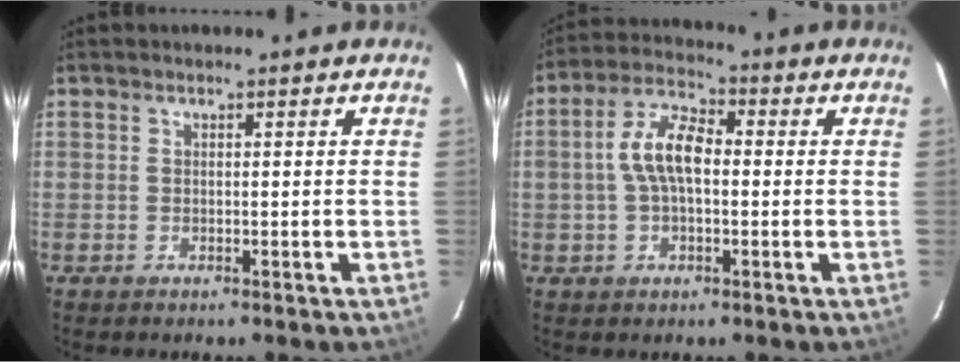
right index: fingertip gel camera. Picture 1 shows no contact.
{"total": 8.4, "force": [-0.1, 4.2, 7.3], "torque": [-0.146, 0.020, -0.003]}